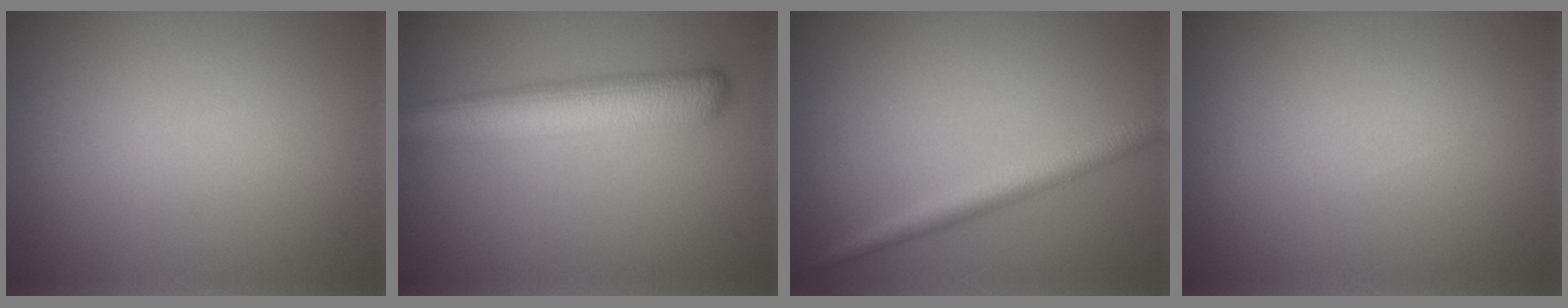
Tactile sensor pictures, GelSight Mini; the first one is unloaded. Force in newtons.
{"total": 6.3, "press": 6.3, "slide": 0.2}
{"total": 2.5, "press": 2.5, "slide": 0.1}
{"total": 0.0}